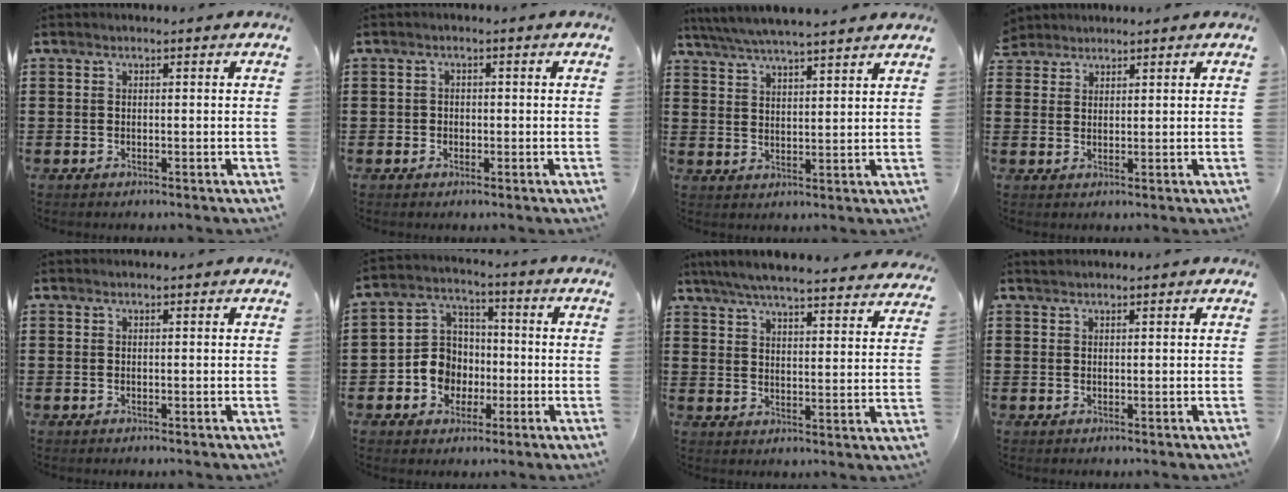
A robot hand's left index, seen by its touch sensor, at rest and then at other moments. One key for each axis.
{"total": 1.2, "fx": -0.3, "fy": 1.2, "fz": 0.2, "tx": -0.008, "ty": 0.004, "tz": -0.009}
{"total": 4.8, "fx": 4.5, "fy": -0.2, "fz": 1.5, "tx": -0.045, "ty": -0.020, "tz": 0.081}
{"total": 2.1, "fx": 1.9, "fy": 1.0, "fz": -0.2, "tx": -0.003, "ty": 0.006, "tz": 0.037}
{"total": 0.0}
{"total": 7.6, "fx": -1.8, "fy": 6.9, "fz": 2.6, "tx": -0.086, "ty": 0.017, "tz": -0.036}
{"total": 6.0, "fx": 5.7, "fy": -0.1, "fz": 2.1, "tx": -0.063, "ty": -0.032, "tz": 0.099}
{"total": 0.6, "fx": 0.6, "fy": 0.2, "fz": 0.0, "tx": -0.001, "ty": 0.001, "tz": 0.013}